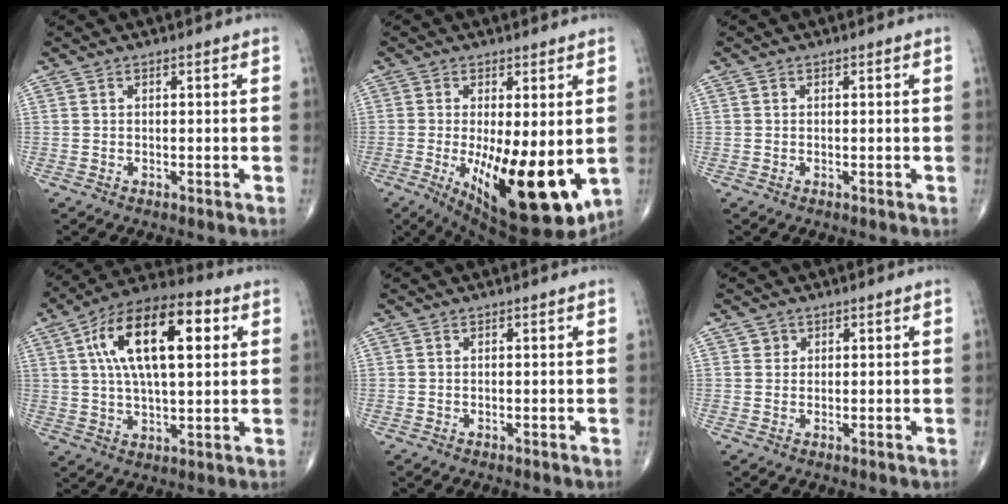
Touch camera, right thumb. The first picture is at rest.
{"total": 17.9, "force": [-3.2, 6.5, 16.3], "torque": [-0.231, -0.035, -0.024]}
{"total": 0.0}
{"total": 19.3, "force": [5.3, 8.5, 16.5], "torque": [-0.271, 0.013, 0.081]}
{"total": 0.0}
{"total": 1.5, "force": [0.7, 1.3, 0.1], "torque": [0.012, -0.002, 0.005]}